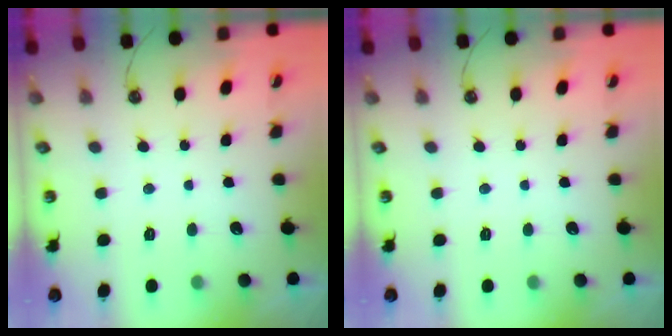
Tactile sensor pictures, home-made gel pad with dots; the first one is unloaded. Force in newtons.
{"total": 0.0}